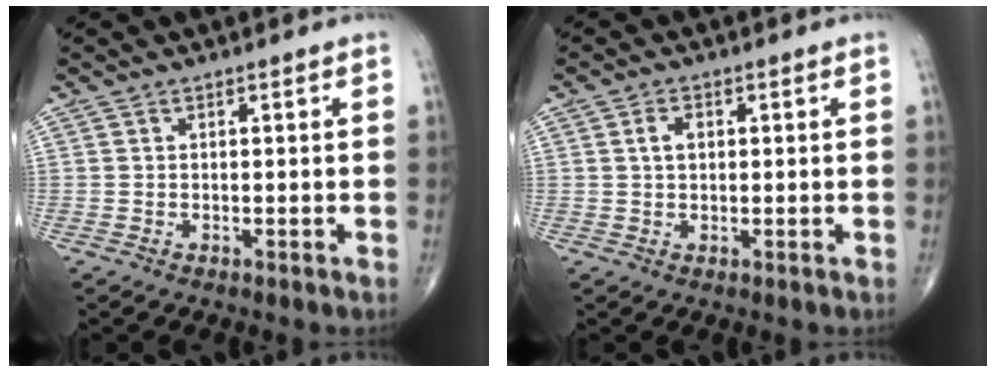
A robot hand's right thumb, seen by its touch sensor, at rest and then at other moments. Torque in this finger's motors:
{"motor_torque": [0.43, 0.77, 0.12, 0.13, 0.00]}